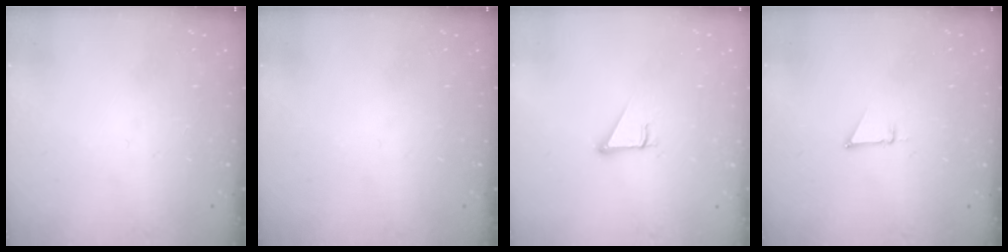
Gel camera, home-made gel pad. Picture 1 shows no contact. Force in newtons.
{"total": 0.0}
{"total": 3.0, "press": 3.0, "slide": 0.1}
{"total": 2.5, "press": 2.5, "slide": 0.1}